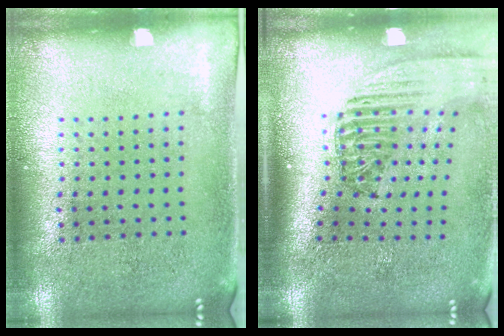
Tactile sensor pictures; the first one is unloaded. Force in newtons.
{"total": 2.4, "press": 1.8, "slide": 1.7}